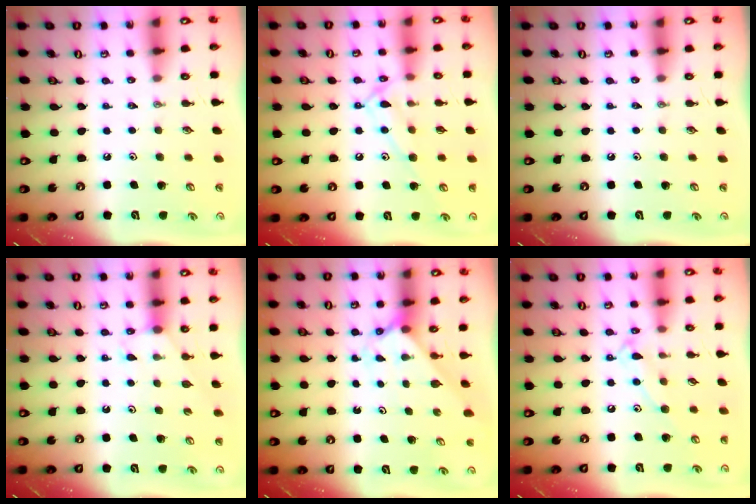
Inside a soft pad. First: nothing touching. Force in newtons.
{"total": 12.7, "press": 12.7, "slide": 0.9}
{"total": 0.0}
{"total": 5.0, "press": 5.0, "slide": 0.3}
{"total": 2.3, "press": 2.3, "slide": 0.2}
{"total": 9.8, "press": 9.8, "slide": 0.7}